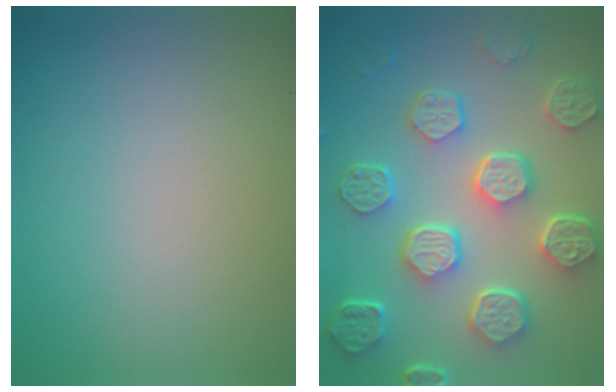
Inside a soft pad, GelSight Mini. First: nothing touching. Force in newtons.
{"total": 8.1, "press": 6.1, "slide": 5.4}